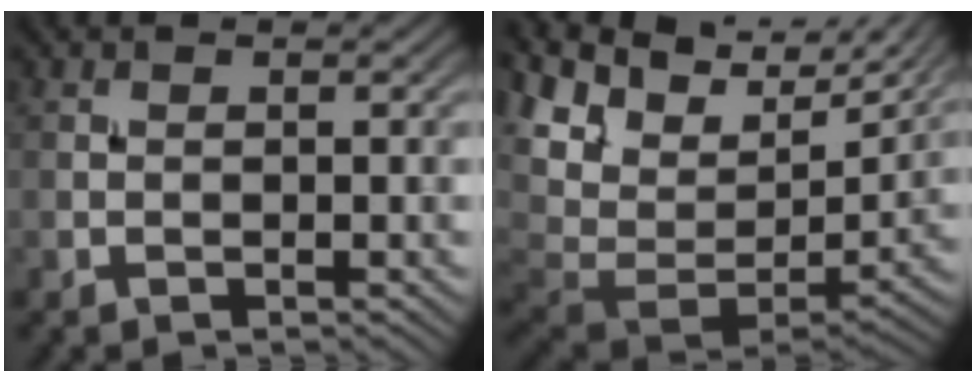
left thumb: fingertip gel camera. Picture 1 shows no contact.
{"total": 14.6, "force": [4.5, 8.9, 10.6], "torque": [-0.232, -0.004, 0.112]}